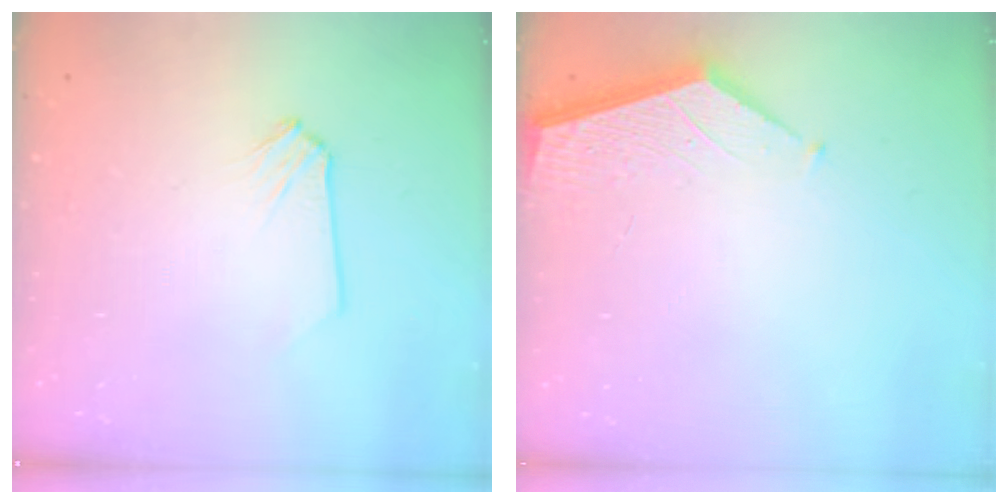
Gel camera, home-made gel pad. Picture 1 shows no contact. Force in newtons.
{"total": 2.6, "press": 2.6, "slide": 0.3}